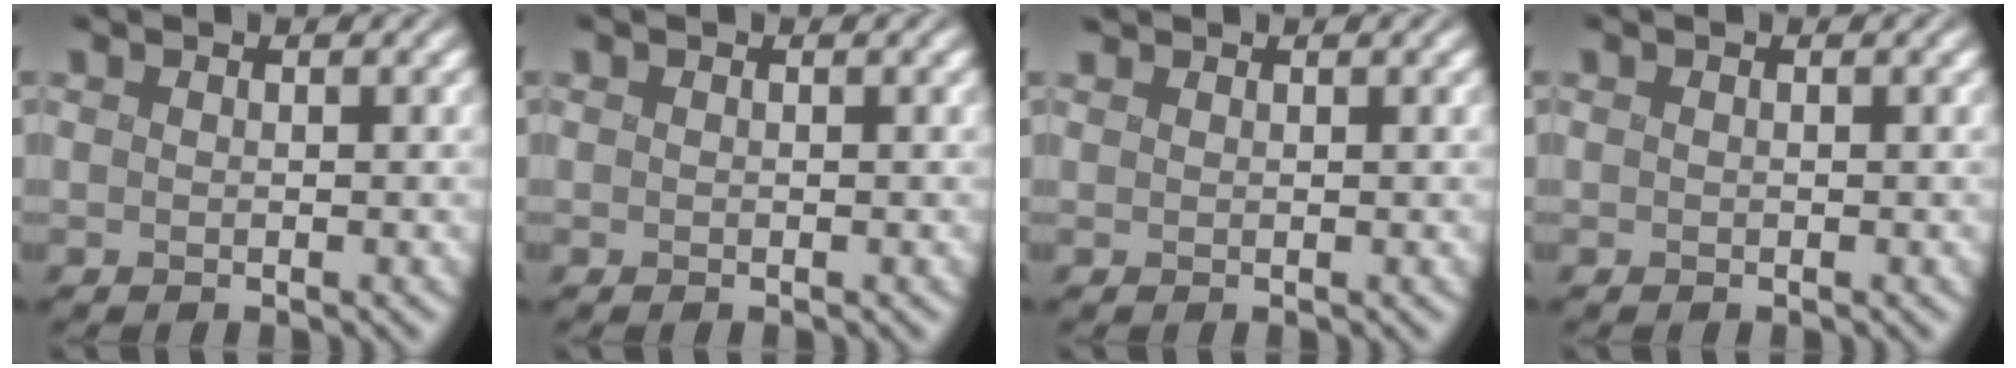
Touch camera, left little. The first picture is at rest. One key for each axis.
{"total": 0.0}
{"total": 0.6, "fx": 0.6, "fy": 0.2, "fz": 0.0, "tx": -0.002, "ty": 0.001, "tz": 0.010}
{"total": 0.0}